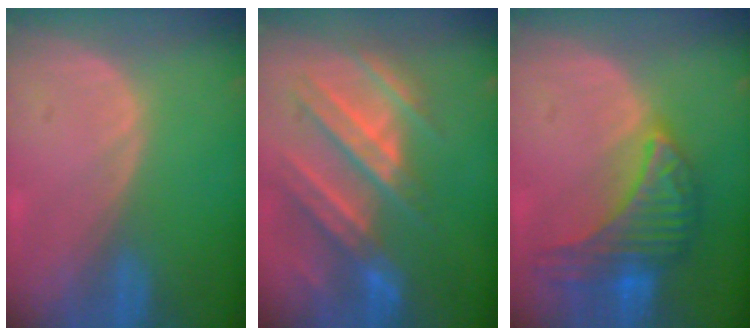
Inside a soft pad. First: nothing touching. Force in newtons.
{"total": 10.4, "press": 9.6, "slide": 4.0}
{"total": 9.1, "press": 9.1, "slide": 0.5}